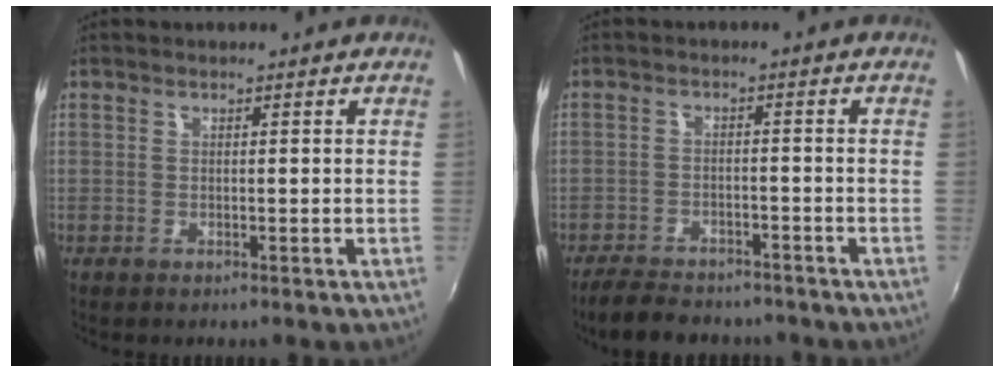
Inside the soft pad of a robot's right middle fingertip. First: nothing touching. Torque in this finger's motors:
{"motor_torque": [0.09, -0.09, 0.03, 0.01]}